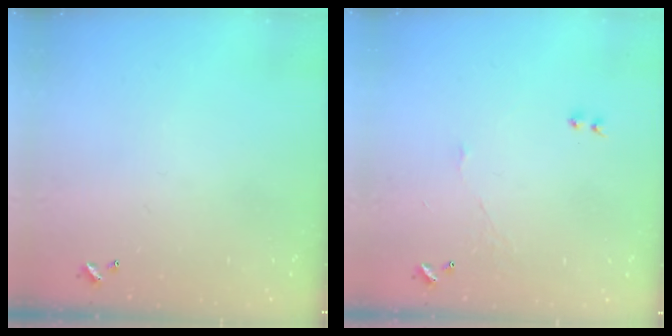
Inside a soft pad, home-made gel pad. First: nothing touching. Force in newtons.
{"total": 2.4, "press": 2.3, "slide": 0.6}